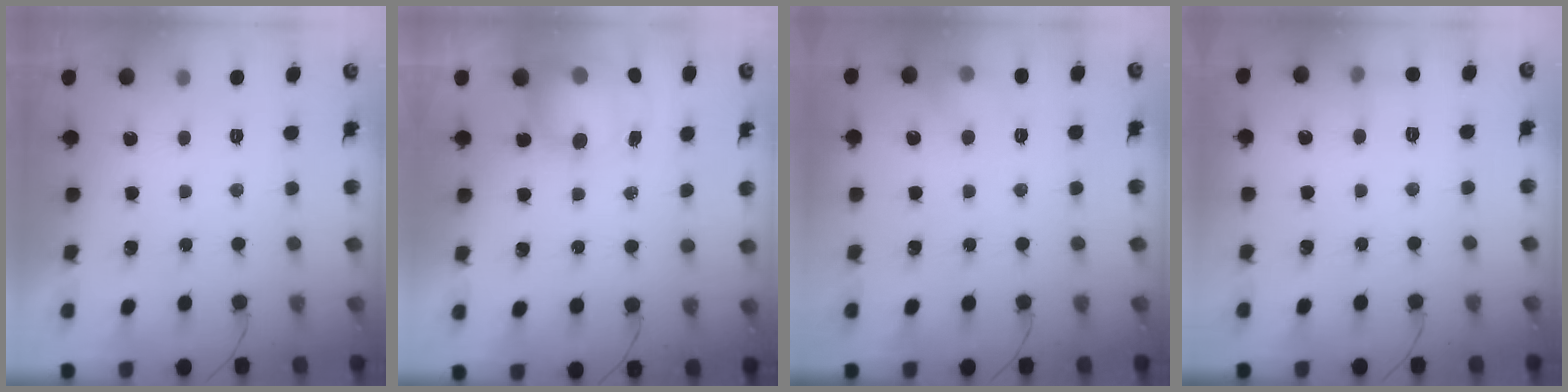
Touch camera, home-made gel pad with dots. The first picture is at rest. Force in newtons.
{"total": 7.5, "press": 7.3, "slide": 1.9}
{"total": 6.2, "press": 6.1, "slide": 1.3}
{"total": 5.4, "press": 5.2, "slide": 1.5}